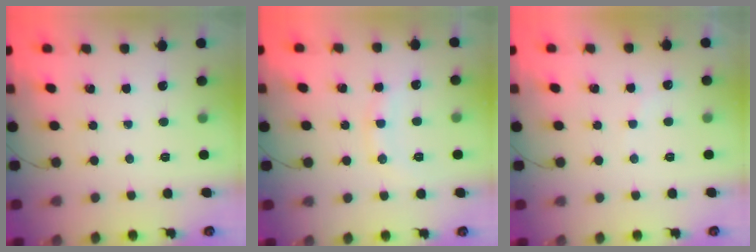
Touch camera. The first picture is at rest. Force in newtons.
{"total": 8.1, "press": 8.1, "slide": 0.9}
{"total": 4.6, "press": 4.5, "slide": 0.6}